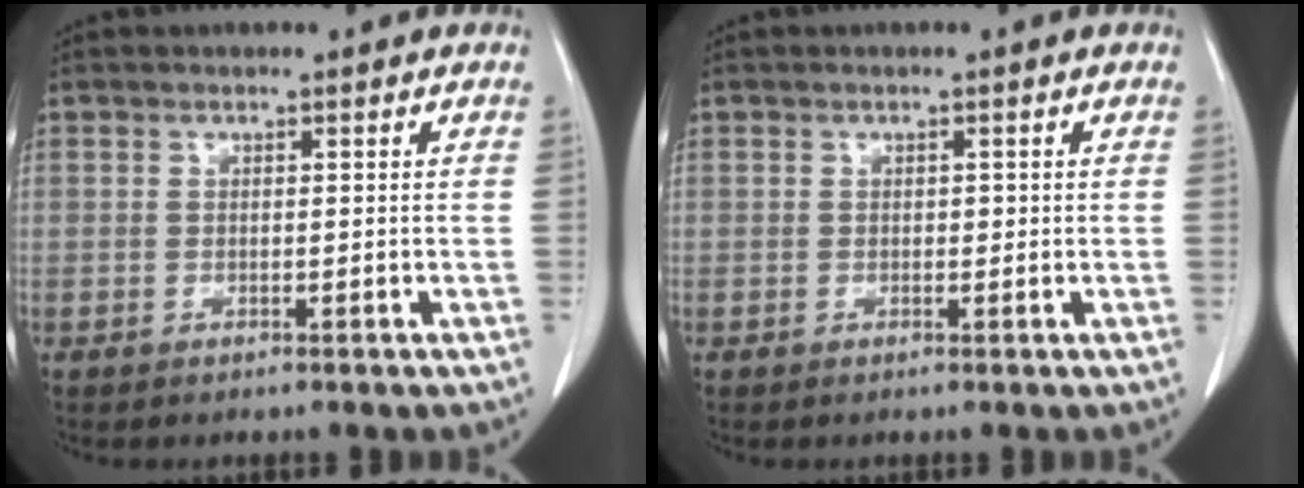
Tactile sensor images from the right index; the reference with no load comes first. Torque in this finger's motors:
{"motor_torque": [0.08, 0.01, 0.02, 0.01]}